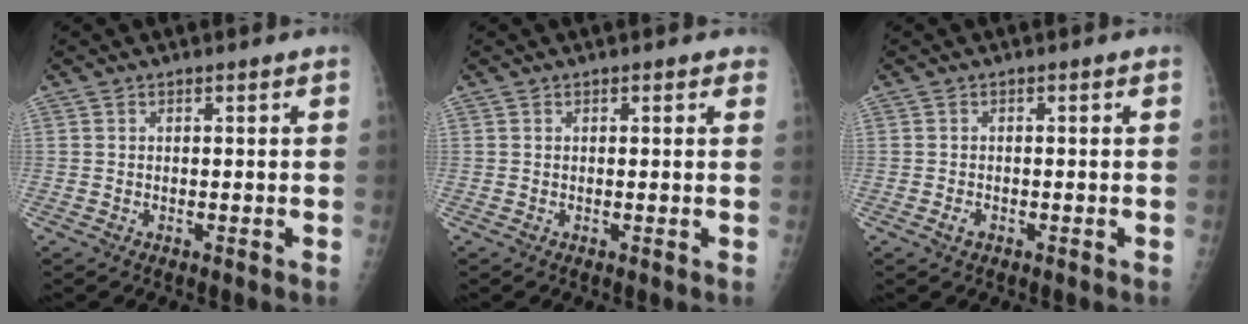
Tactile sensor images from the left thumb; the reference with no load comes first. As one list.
[{"total": 1.0, "force": [0.6, 0.5, 0.6], "torque": [0.002, 0.000, 0.002]}, {"total": 1.2, "force": [-0.7, 0.7, 0.6], "torque": [-0.011, 0.002, -0.013]}]